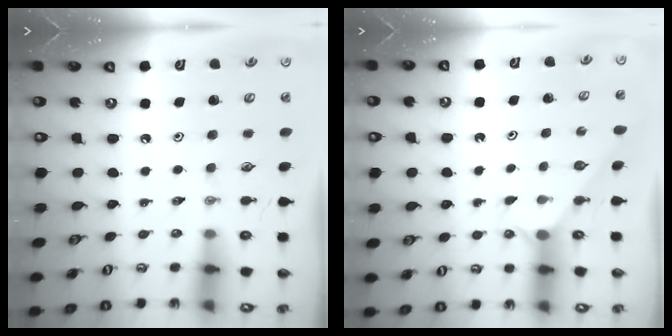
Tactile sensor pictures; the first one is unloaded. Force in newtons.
{"total": 1.6, "press": 1.6, "slide": 0.3}